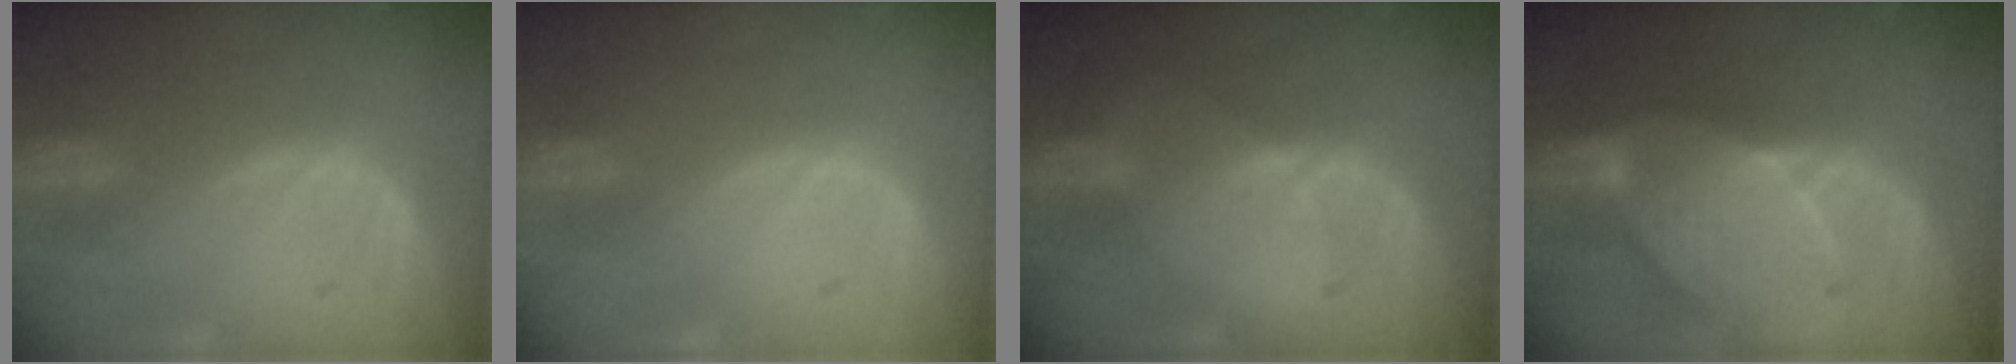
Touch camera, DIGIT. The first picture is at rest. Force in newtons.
{"total": 0.0}
{"total": 2.3, "press": 1.8, "slide": 1.4}
{"total": 7.7, "press": 7.7, "slide": 0.4}